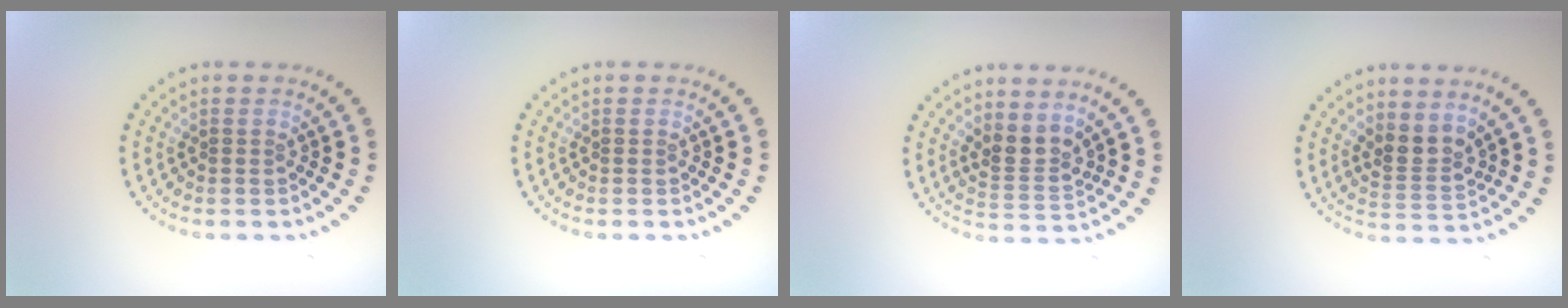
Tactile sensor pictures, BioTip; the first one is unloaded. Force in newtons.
{"total": 0.0}
{"total": 2.6, "press": 1.9, "slide": 1.7}
{"total": 2.6, "press": 2.0, "slide": 1.7}